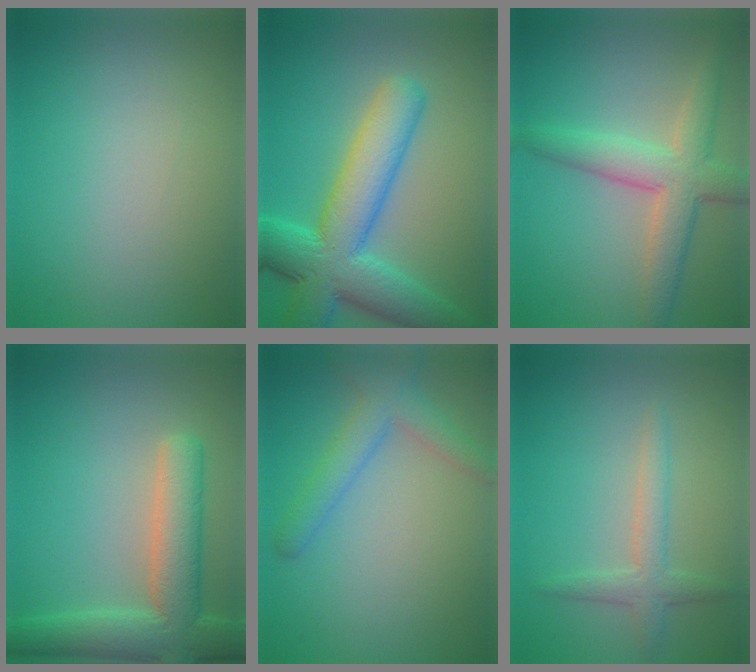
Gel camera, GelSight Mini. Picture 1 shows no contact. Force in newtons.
{"total": 10.0, "press": 10.0, "slide": 0.8}
{"total": 5.4, "press": 5.4, "slide": 0.3}
{"total": 7.3, "press": 7.2, "slide": 0.8}
{"total": 3.5, "press": 3.5, "slide": 0.2}
{"total": 2.4, "press": 2.4, "slide": 0.1}